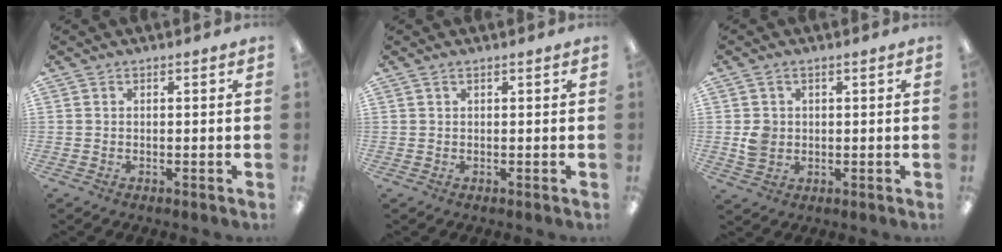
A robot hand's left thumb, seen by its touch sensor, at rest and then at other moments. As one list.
[{"total": 1.0, "force": [0.6, 0.4, 0.7], "torque": [-0.015, 0.002, 0.010]}, {"total": 4.6, "force": [0.7, 4.0, 2.3], "torque": [-0.030, 0.004, 0.013]}]